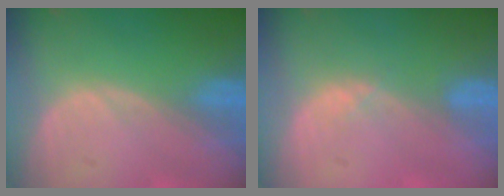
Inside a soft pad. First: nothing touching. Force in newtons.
{"total": 1.3, "press": 1.1, "slide": 0.8}